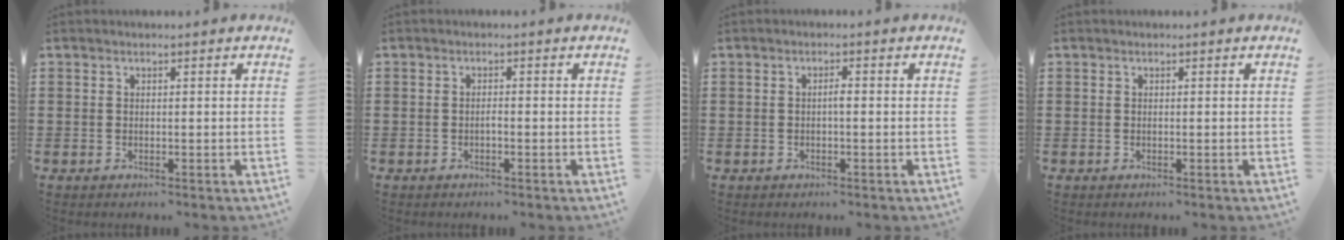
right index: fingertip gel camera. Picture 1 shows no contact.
{"total": 0.8, "force": [-0.4, 0.2, 0.7], "torque": [-0.016, -0.004, -0.007]}
{"total": 1.3, "force": [-0.2, 0.2, 1.2], "torque": [-0.024, 0.000, -0.004]}
{"total": 0.0}